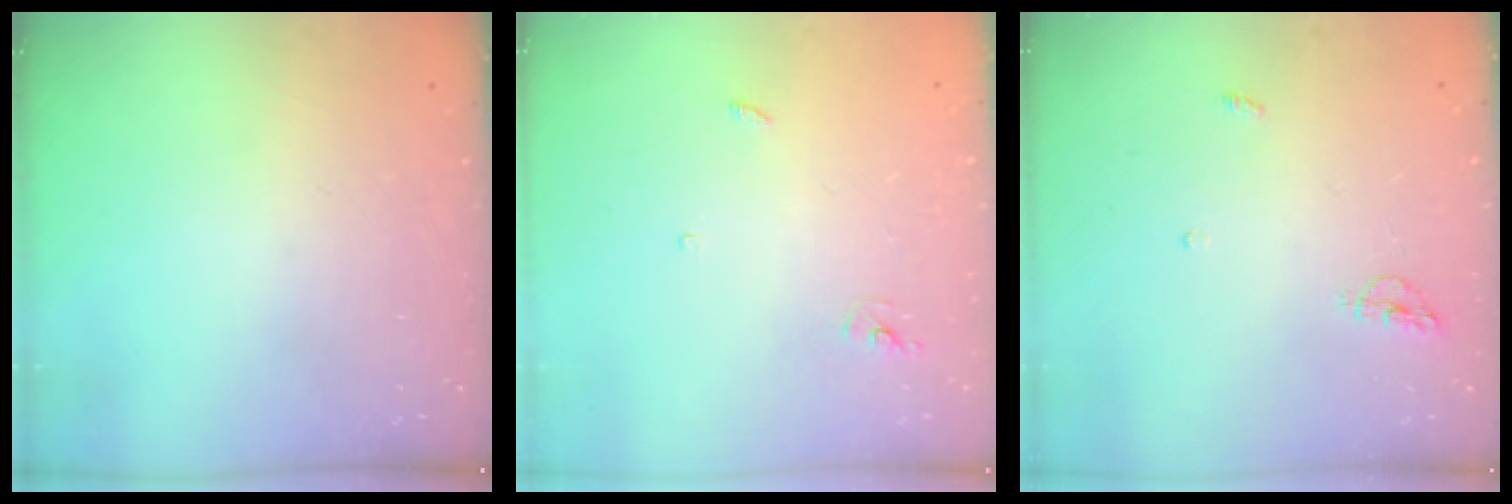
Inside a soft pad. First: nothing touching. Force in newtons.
{"total": 2.4, "press": 2.4, "slide": 0.1}
{"total": 4.6, "press": 4.5, "slide": 1.0}